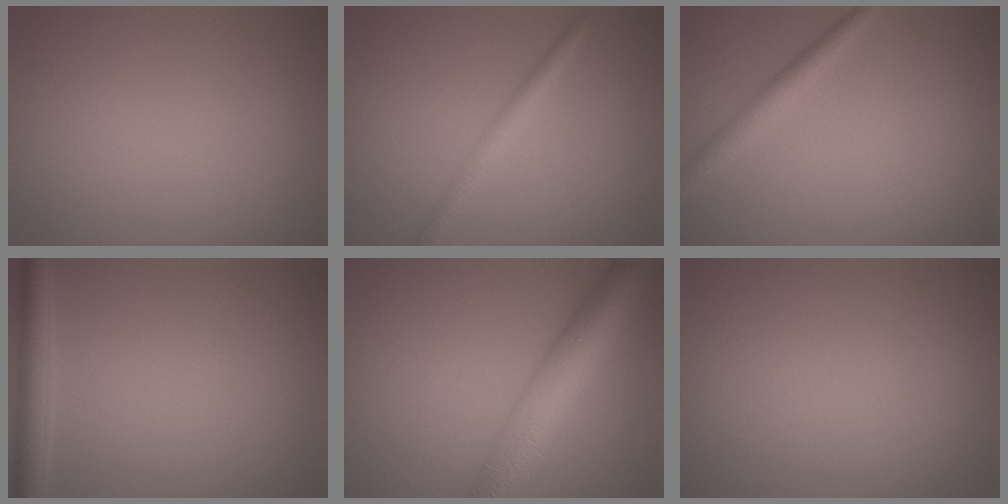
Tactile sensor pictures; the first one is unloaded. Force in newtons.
{"total": 2.2, "press": 2.2, "slide": 0.0}
{"total": 2.1, "press": 2.1, "slide": 0.1}
{"total": 2.8, "press": 2.8, "slide": 0.2}
{"total": 7.7, "press": 7.7, "slide": 0.2}
{"total": 0.0}